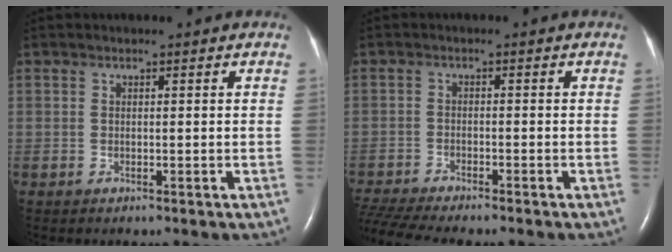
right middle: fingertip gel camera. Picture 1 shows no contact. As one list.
[{"total": 10.3, "force": [-9.2, 0.6, 4.6], "torque": [-0.083, -0.010, -0.149]}]